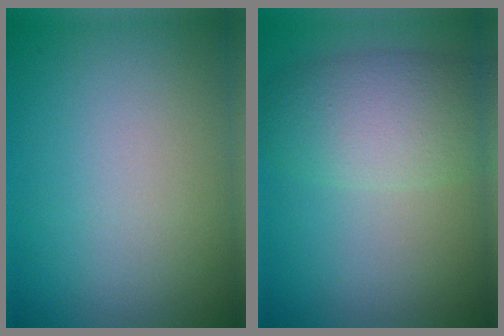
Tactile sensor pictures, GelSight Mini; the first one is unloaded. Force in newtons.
{"total": 5.7, "press": 5.7, "slide": 0.2}